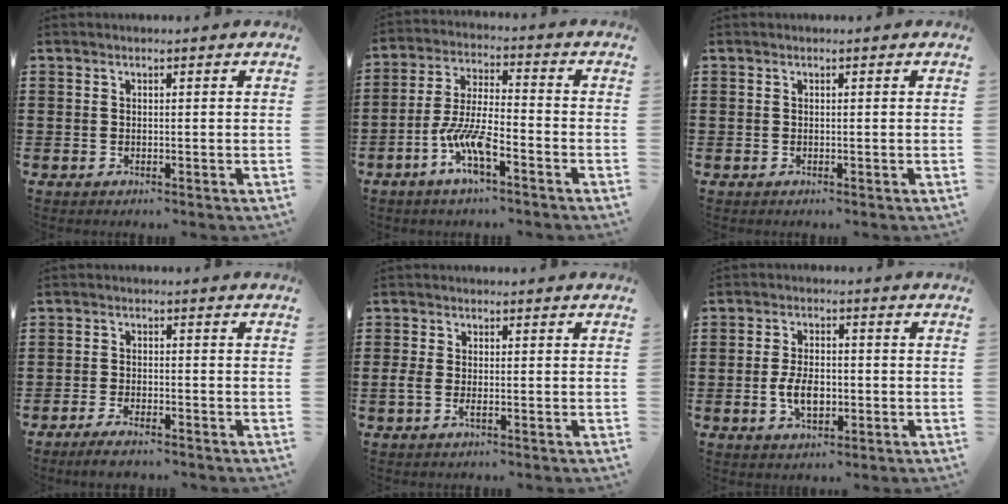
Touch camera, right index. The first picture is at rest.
{"total": 8.7, "force": [-4.6, 2.2, 7.1], "torque": [-0.163, -0.007, -0.090]}
{"total": 0.0}
{"total": 2.1, "force": [-2.0, 0.2, 0.8], "torque": [-0.014, 0.007, -0.039]}
{"total": 1.7, "force": [-0.3, 0.7, 1.5], "torque": [-0.035, 0.000, -0.007]}
{"total": 5.3, "force": [-1.0, 2.9, 4.3], "torque": [-0.093, -0.001, -0.018]}